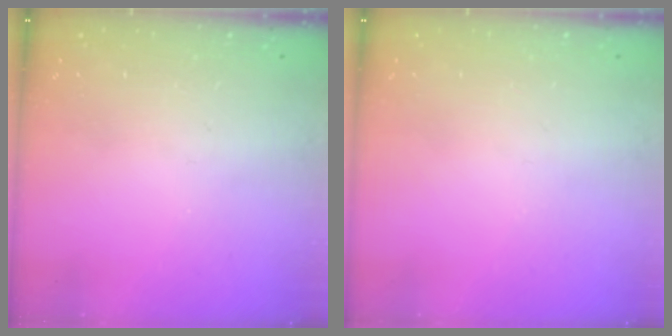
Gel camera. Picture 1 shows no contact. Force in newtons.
{"total": 0.0}